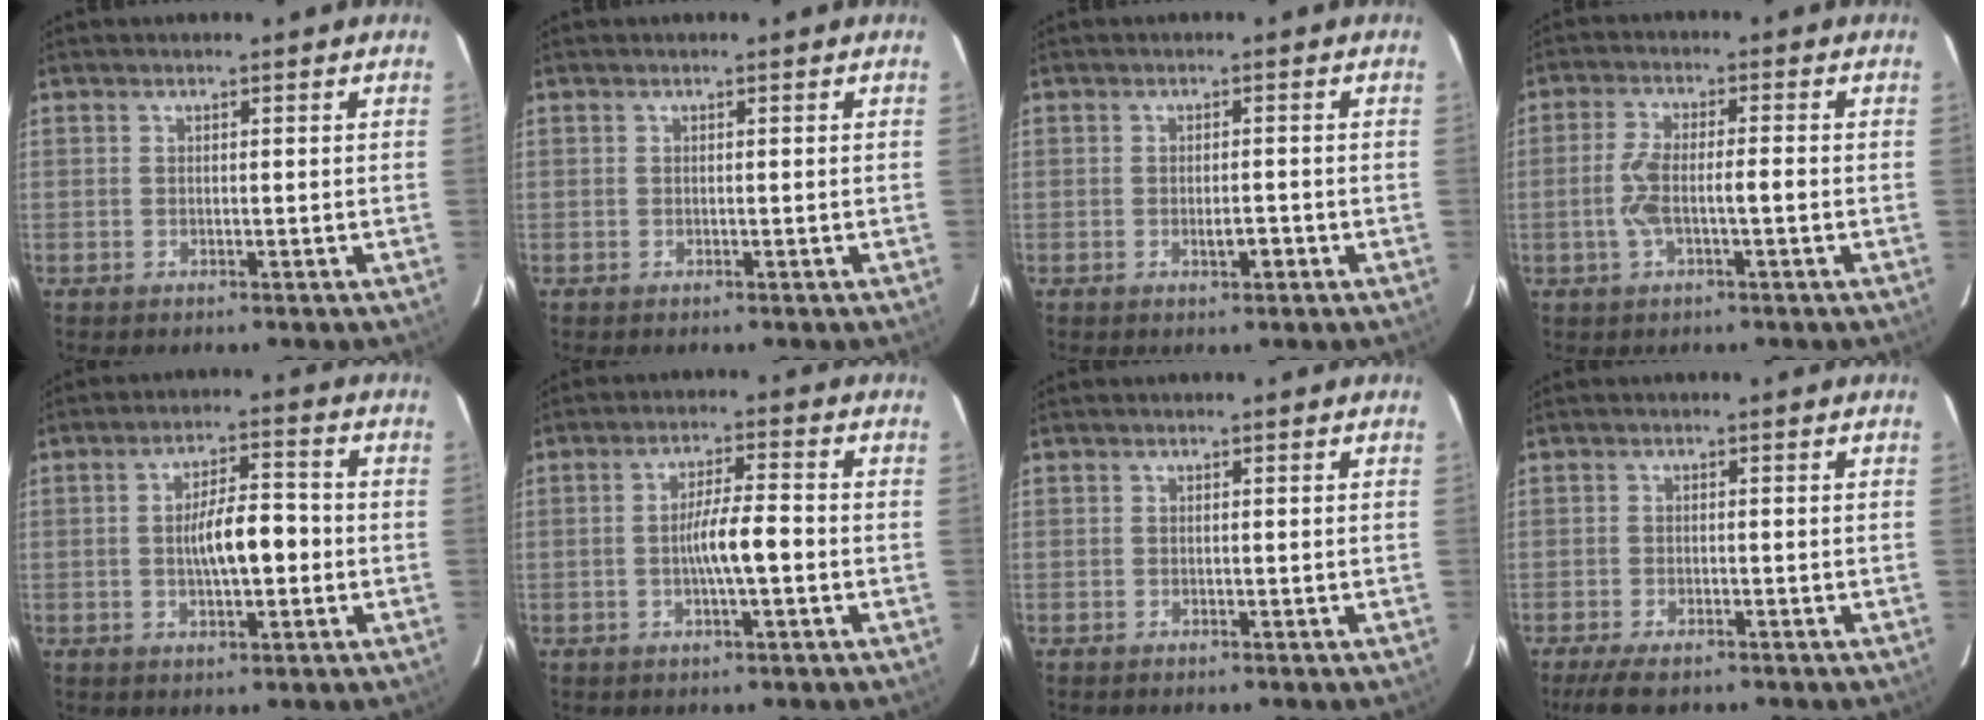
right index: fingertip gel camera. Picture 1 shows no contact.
{"total": 0.0}
{"total": 2.0, "force": [-0.8, 0.5, 1.7], "torque": [-0.028, 0.001, -0.012]}
{"total": 5.6, "force": [-1.3, 1.3, 5.3], "torque": [-0.114, 0.016, -0.022]}
{"total": 7.3, "force": [-0.8, 2.2, 6.9], "torque": [-0.123, 0.014, -0.014]}
{"total": 5.8, "force": [-1.2, 0.6, 5.7], "torque": [-0.105, 0.006, -0.020]}
{"total": 0.0}
{"total": 4.4, "force": [-3.3, 1.4, 2.6], "torque": [-0.048, -0.011, -0.050]}